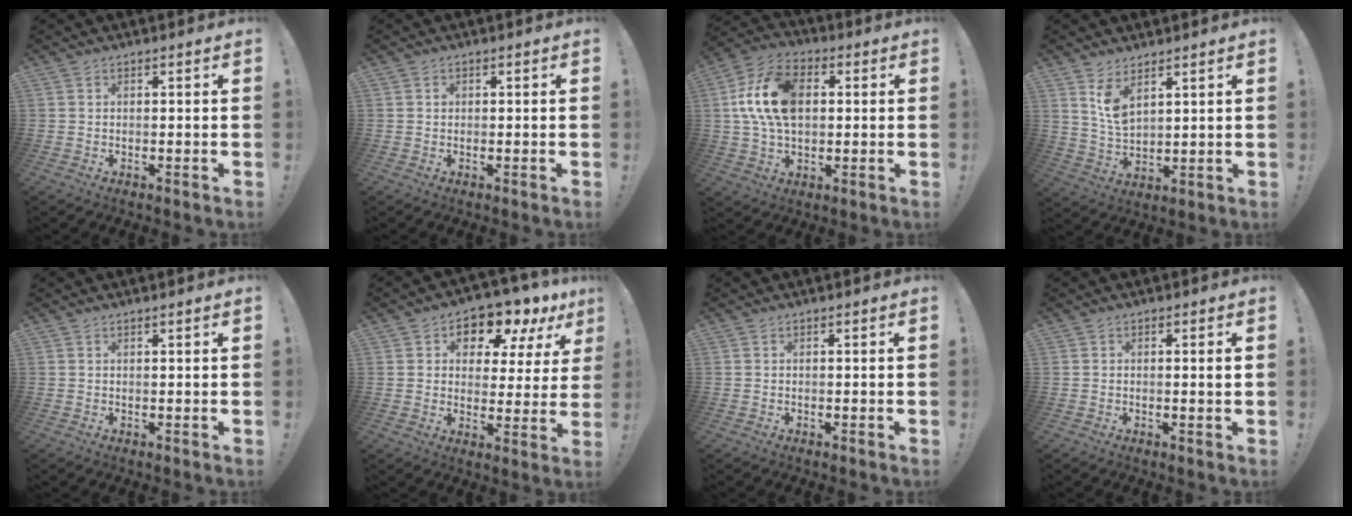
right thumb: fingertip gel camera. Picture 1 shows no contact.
{"total": 0.6, "force": [0.0, 0.6, 0.0], "torque": [0.007, 0.000, -0.002]}
{"total": 17.7, "force": [2.8, 11.7, 13.0], "torque": [-0.228, 0.008, 0.052]}
{"total": 7.4, "force": [5.0, 3.1, 4.4], "torque": [-0.069, -0.035, 0.091]}
{"total": 0.7, "force": [0.5, -0.3, 0.3], "torque": [0.000, -0.003, 0.008]}
{"total": 8.8, "force": [7.0, 4.5, 2.9], "torque": [-0.039, -0.067, 0.122]}
{"total": 0.0}
{"total": 1.5, "force": [0.2, -0.3, 1.5], "torque": [-0.025, -0.001, 0.002]}